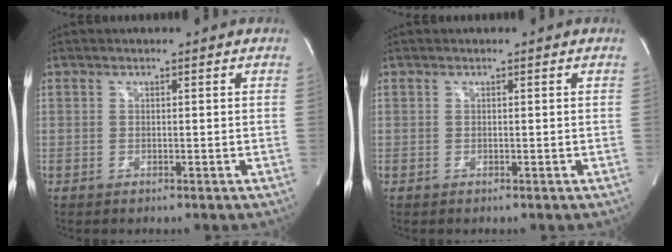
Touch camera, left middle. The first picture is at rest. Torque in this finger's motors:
{"motor_torque": [0.12, -0.09, 0.04, -0.01]}